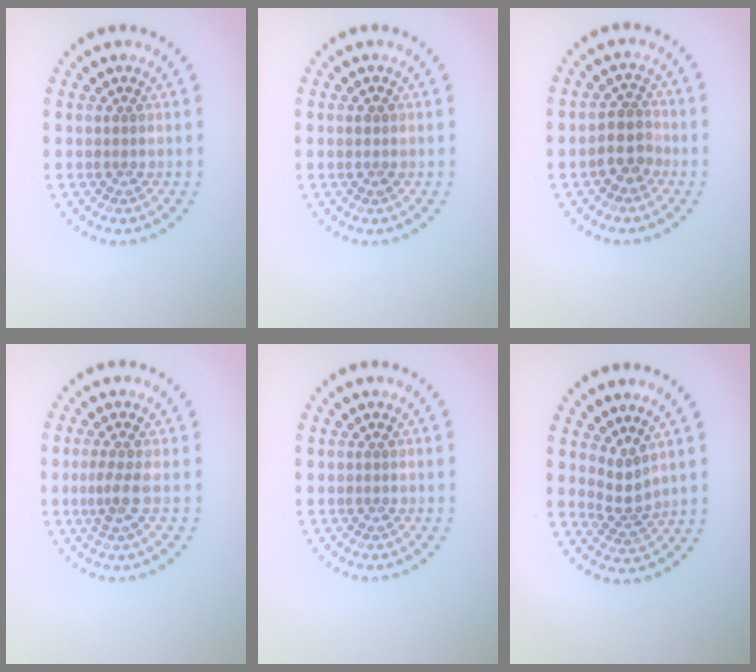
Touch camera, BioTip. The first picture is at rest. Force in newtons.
{"total": 0.7, "press": 0.6, "slide": 0.2}
{"total": 2.7, "press": 2.5, "slide": 1.0}
{"total": 1.8, "press": 1.4, "slide": 1.1}
{"total": 0.0}
{"total": 2.4, "press": 1.5, "slide": 1.8}